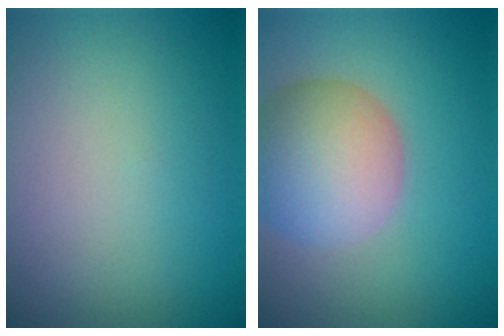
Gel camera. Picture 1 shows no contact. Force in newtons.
{"total": 7.3, "press": 7.3, "slide": 0.6}